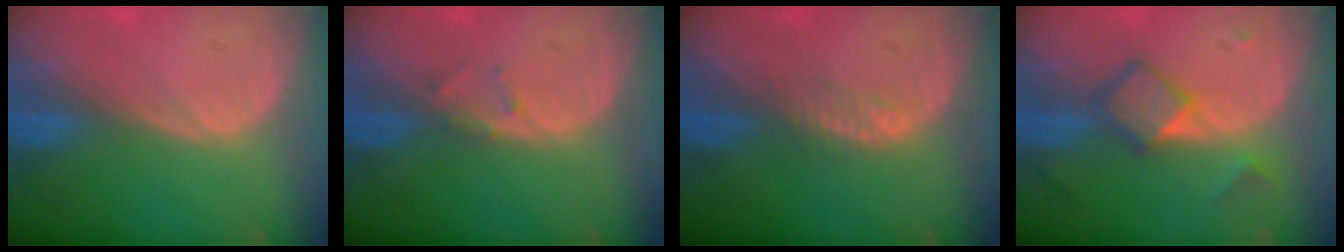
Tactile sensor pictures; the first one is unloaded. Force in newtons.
{"total": 1.3, "press": 1.3, "slide": 0.4}
{"total": 1.8, "press": 1.8, "slide": 0.1}
{"total": 5.1, "press": 5.1, "slide": 0.0}